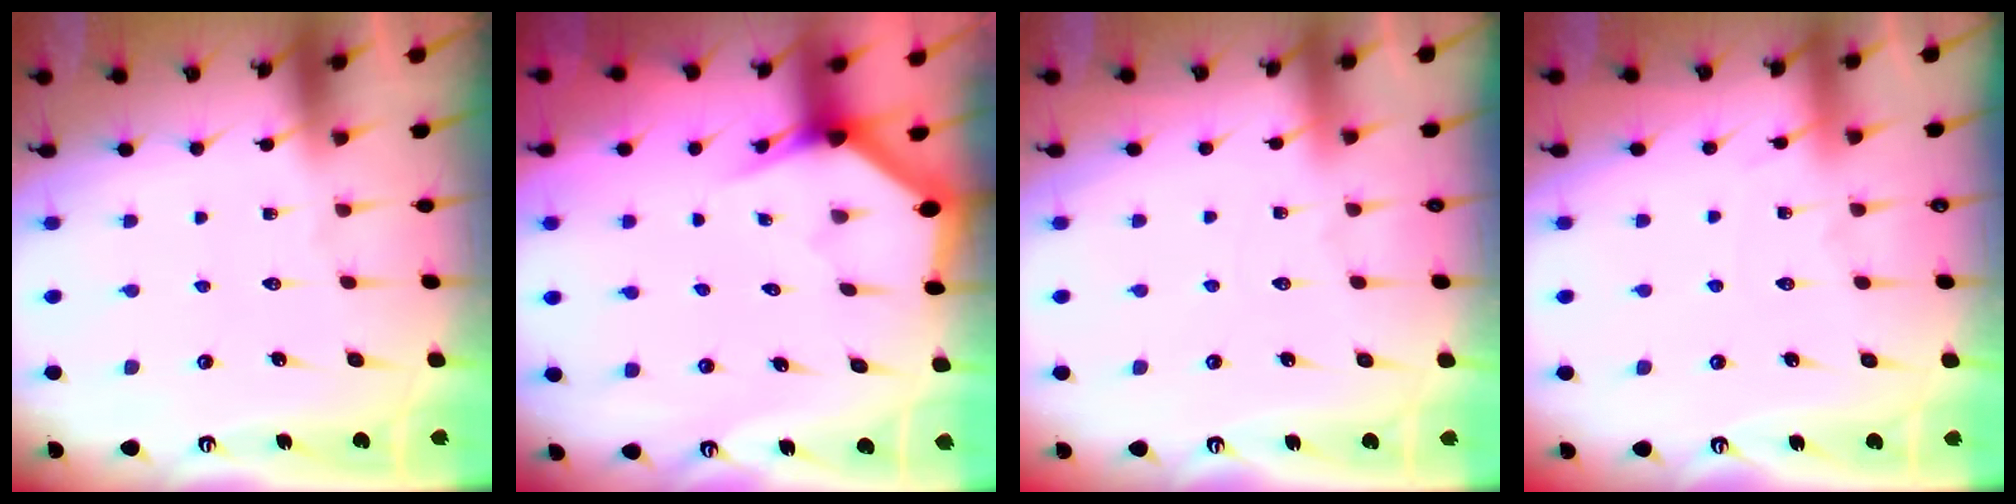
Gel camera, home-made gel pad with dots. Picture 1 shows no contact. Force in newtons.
{"total": 2.7, "press": 2.7, "slide": 0.0}
{"total": 2.1, "press": 2.1, "slide": 0.2}
{"total": 5.3, "press": 5.2, "slide": 0.8}